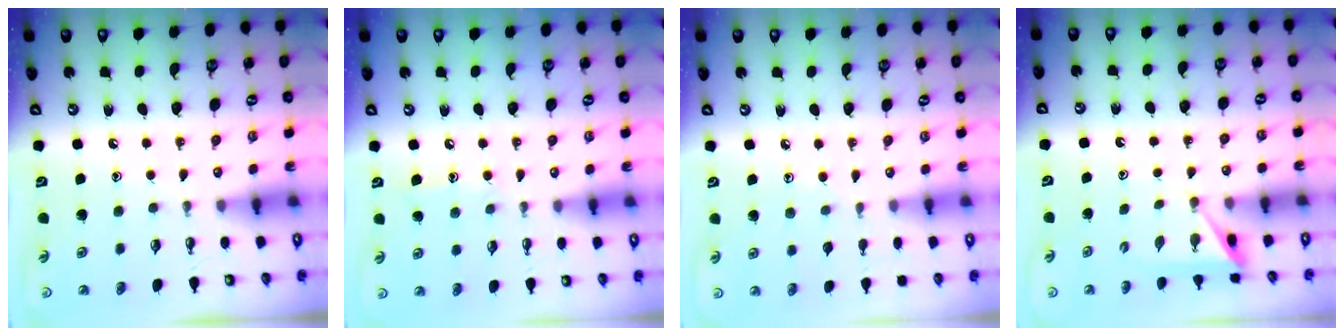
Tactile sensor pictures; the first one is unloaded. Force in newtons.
{"total": 5.9, "press": 5.8, "slide": 0.7}
{"total": 6.1, "press": 6.1, "slide": 0.6}
{"total": 3.1, "press": 3.1, "slide": 0.5}